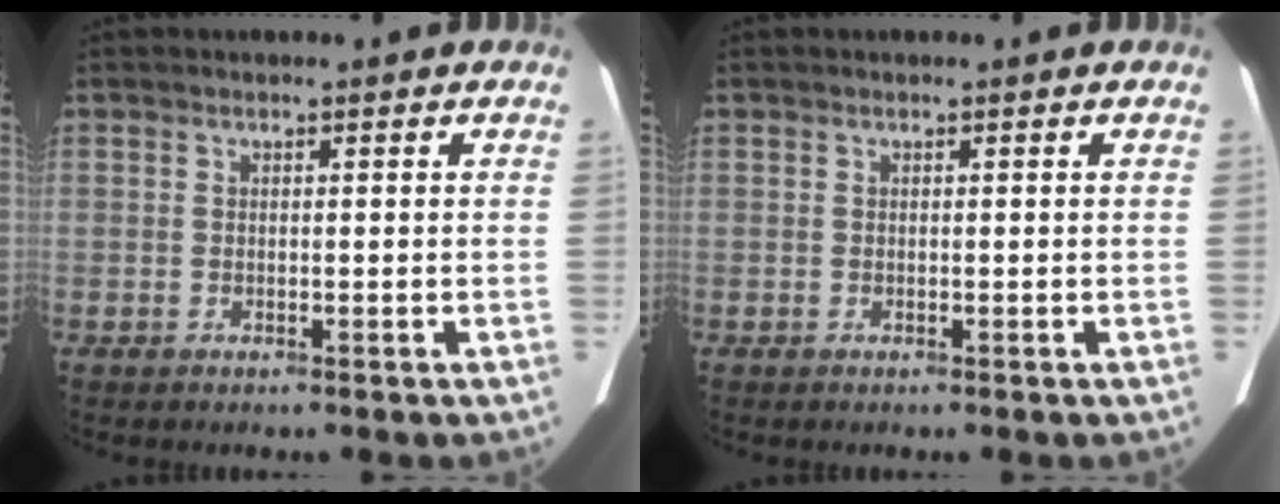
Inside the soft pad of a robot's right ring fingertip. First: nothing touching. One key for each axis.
{"total": 0.0}